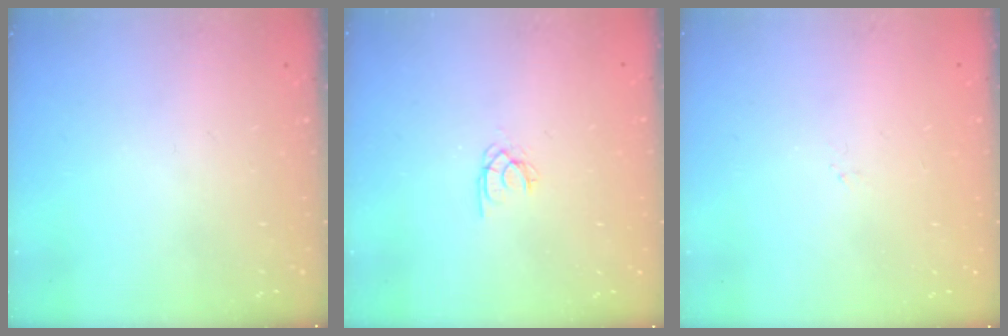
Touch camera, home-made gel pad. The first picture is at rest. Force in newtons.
{"total": 1.7, "press": 1.7, "slide": 0.1}
{"total": 0.0}